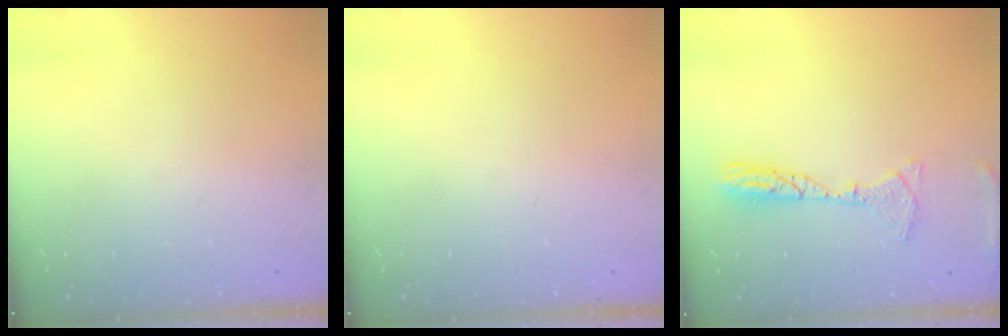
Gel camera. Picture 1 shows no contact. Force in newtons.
{"total": 0.0}
{"total": 10.6, "press": 10.4, "slide": 2.2}